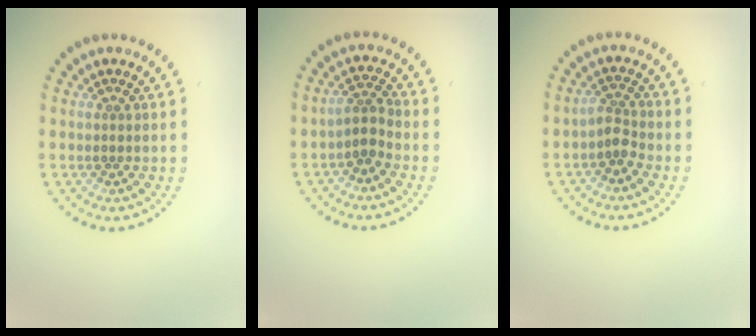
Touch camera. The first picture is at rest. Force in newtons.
{"total": 2.0, "press": 1.5, "slide": 1.3}
{"total": 1.9, "press": 1.4, "slide": 1.2}